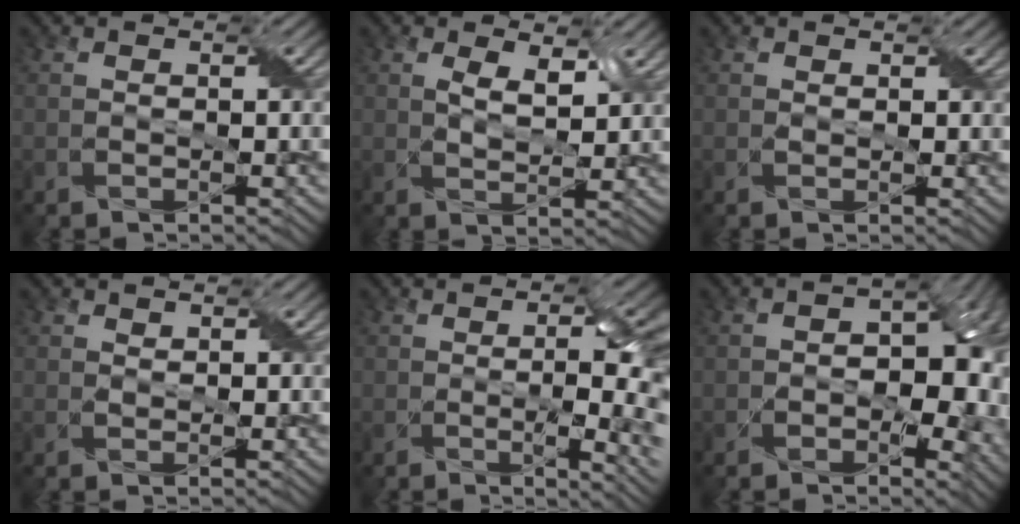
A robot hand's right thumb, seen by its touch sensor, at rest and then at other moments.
{"total": 4.5, "force": [2.0, 2.1, 3.5], "torque": [-0.073, -0.005, 0.040]}
{"total": 0.8, "force": [0.5, 0.6, 0.3], "torque": [-0.009, -0.001, 0.009]}
{"total": 1.2, "force": [0.9, 0.7, 0.3], "torque": [-0.011, -0.001, 0.018]}
{"total": 9.2, "force": [-0.5, 3.6, 8.4], "torque": [-0.091, -0.008, -0.010]}
{"total": 9.4, "force": [-1.2, 5.2, 7.7], "torque": [-0.104, -0.007, -0.015]}